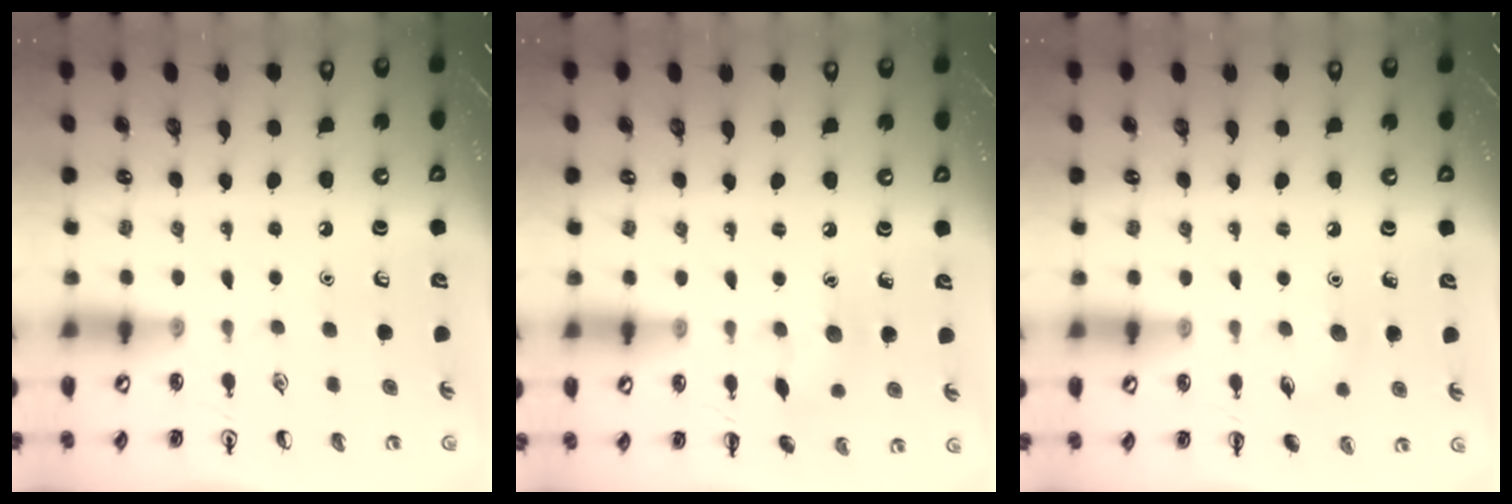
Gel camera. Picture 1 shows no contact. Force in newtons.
{"total": 7.2, "press": 7.1, "slide": 1.4}
{"total": 7.1, "press": 6.8, "slide": 2.0}